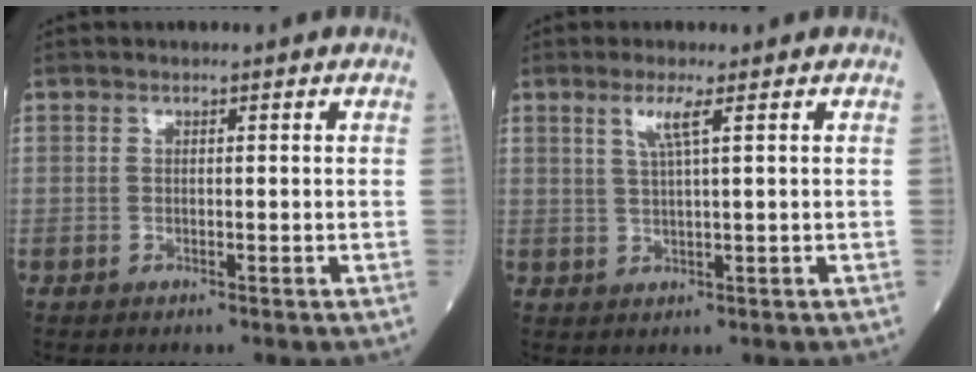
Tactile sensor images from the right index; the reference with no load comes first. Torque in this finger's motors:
{"motor_torque": [0.47, 0.34, 0.23, 0.08]}